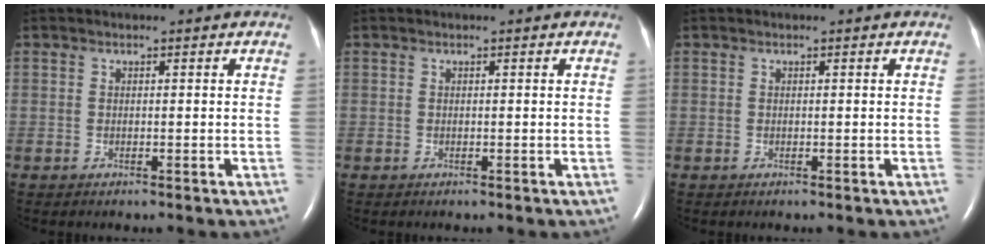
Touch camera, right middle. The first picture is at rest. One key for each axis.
{"total": 0.0}
{"total": 0.0}